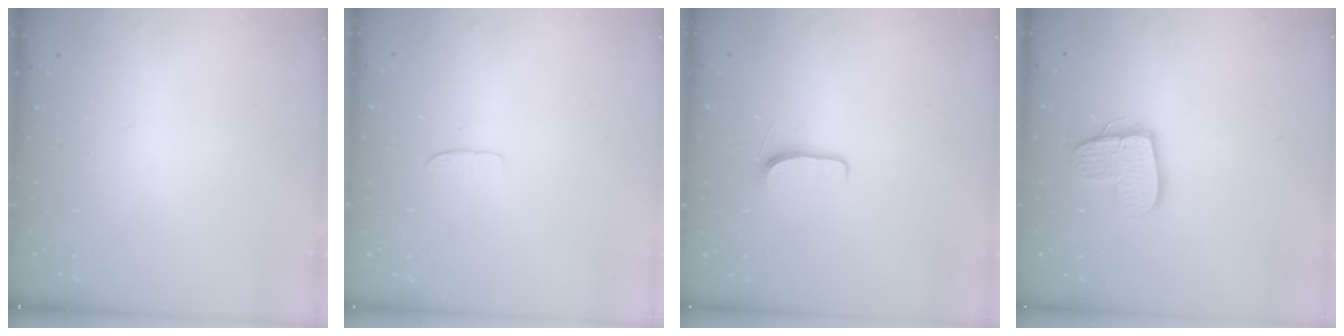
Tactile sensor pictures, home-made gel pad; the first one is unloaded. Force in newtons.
{"total": 3.1, "press": 3.1, "slide": 0.2}
{"total": 5.4, "press": 5.4, "slide": 0.6}
{"total": 11.9, "press": 11.8, "slide": 1.1}